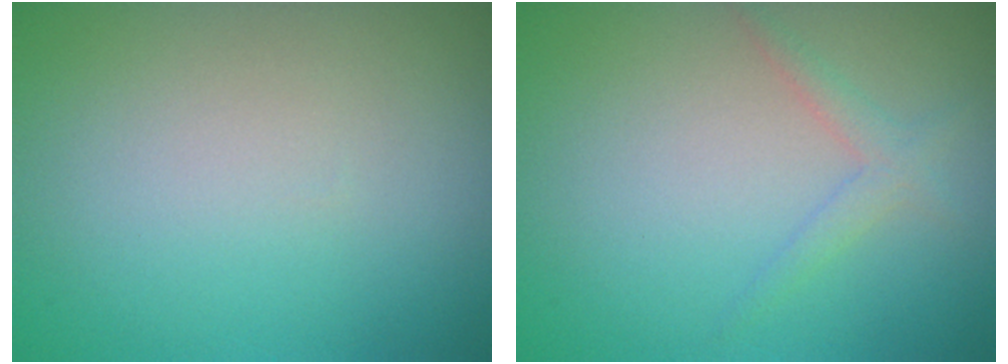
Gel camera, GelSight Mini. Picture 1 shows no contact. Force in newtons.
{"total": 1.5, "press": 1.5, "slide": 0.1}